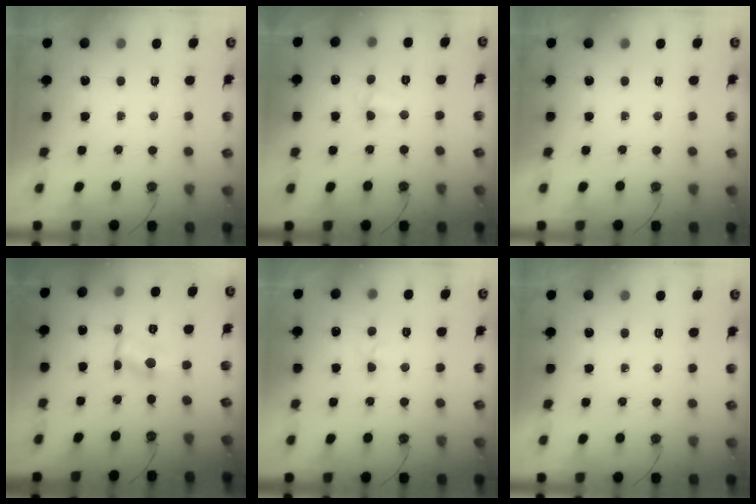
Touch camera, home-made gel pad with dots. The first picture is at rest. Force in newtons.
{"total": 2.9, "press": 2.8, "slide": 0.7}
{"total": 0.0}
{"total": 1.3, "press": 1.3, "slide": 0.2}
{"total": 4.7, "press": 4.7, "slide": 0.7}
{"total": 0.0}